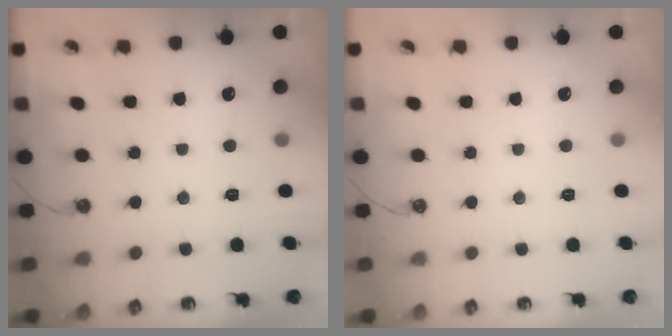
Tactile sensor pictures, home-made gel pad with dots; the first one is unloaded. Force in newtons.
{"total": 0.0}